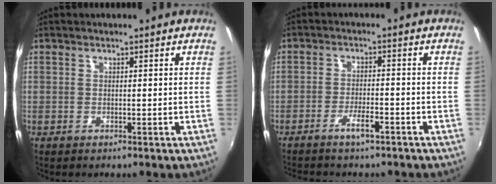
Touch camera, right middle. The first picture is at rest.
{"total": 3.7, "force": [-2.9, 0.6, 2.2], "torque": [-0.057, 0.003, -0.053]}